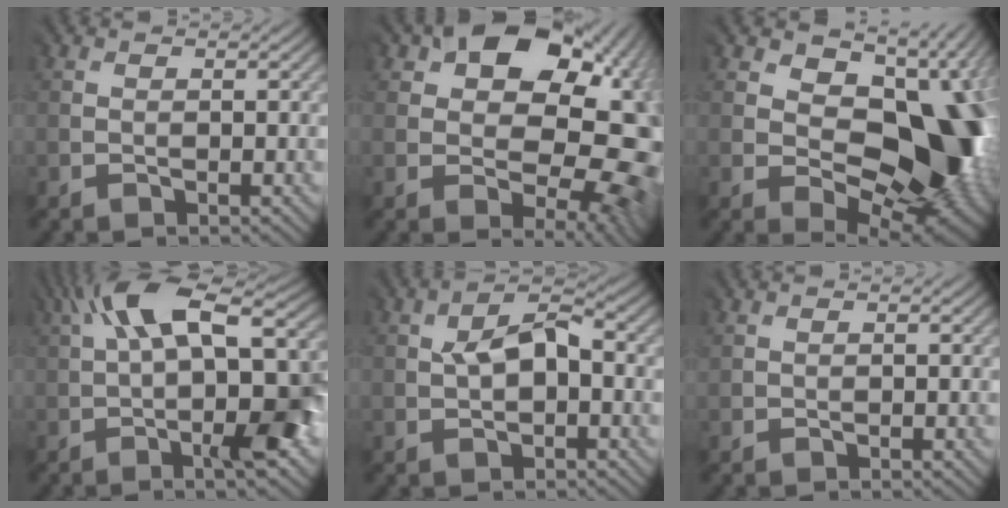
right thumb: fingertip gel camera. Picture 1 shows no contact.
{"total": 15.8, "force": [3.3, 10.7, 11.2], "torque": [-0.130, -0.006, 0.069]}
{"total": 17.4, "force": [0.1, 11.4, 13.1], "torque": [-0.126, -0.024, 0.030]}
{"total": 13.6, "force": [0.7, 4.2, 12.9], "torque": [-0.207, 0.029, 0.011]}
{"total": 4.0, "force": [0.7, 2.4, 3.1], "torque": [-0.051, 0.009, 0.011]}
{"total": 0.0}